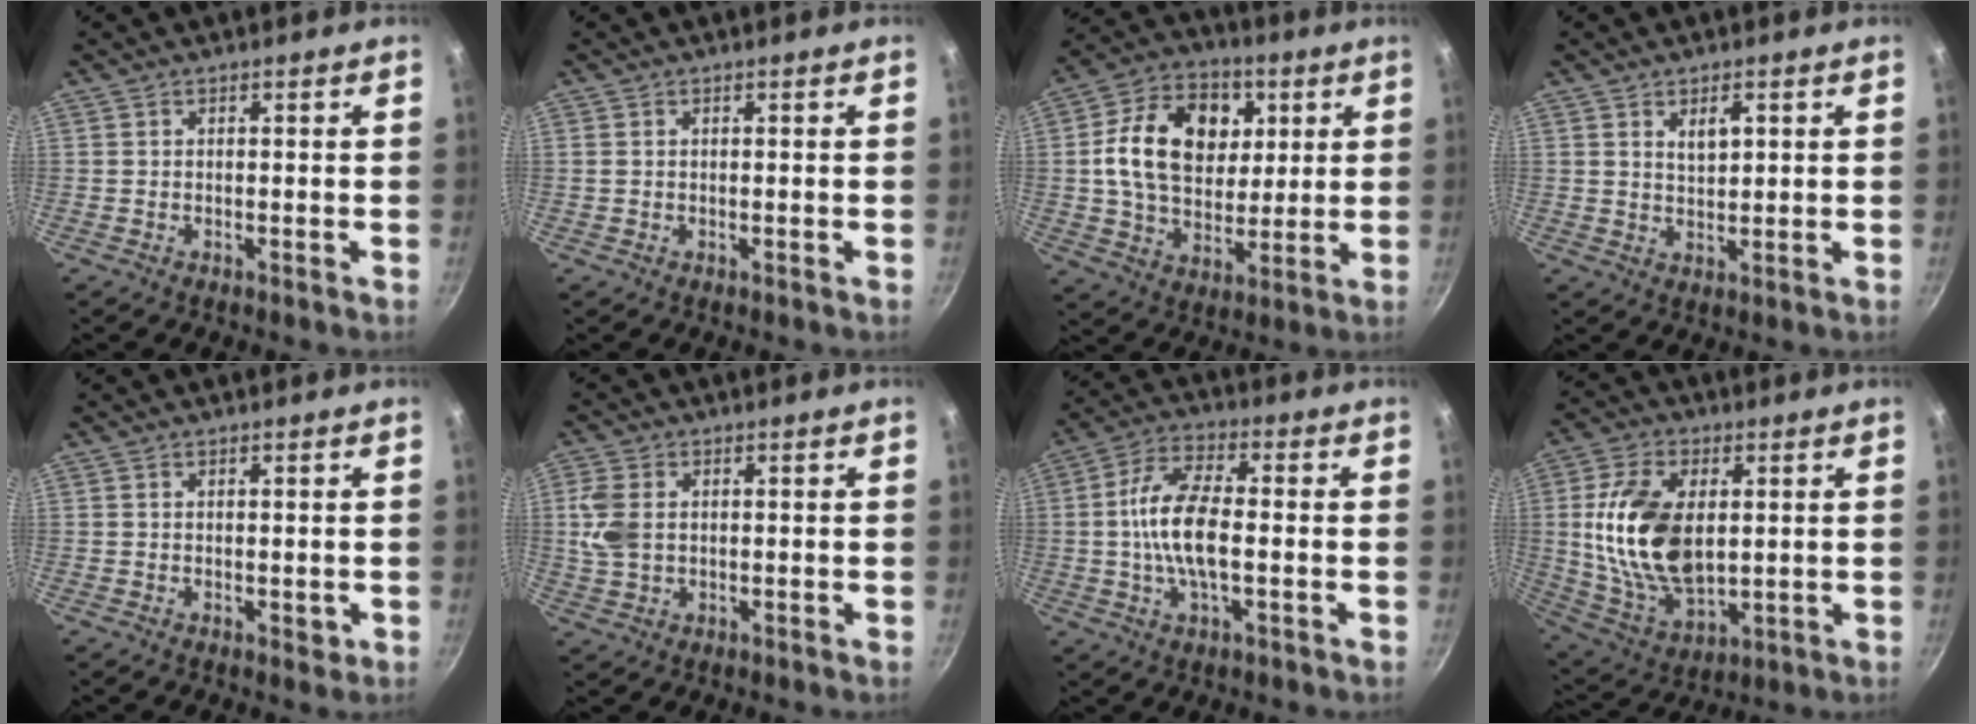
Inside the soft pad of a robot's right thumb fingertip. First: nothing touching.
{"total": 0.6, "force": [0.1, 0.5, 0.3], "torque": [-0.005, 0.002, 0.002]}
{"total": 18.8, "force": [4.2, 13.7, 12.1], "torque": [-0.177, 0.003, 0.065]}
{"total": 3.8, "force": [1.5, 2.0, 2.8], "torque": [-0.037, -0.009, 0.029]}
{"total": 1.1, "force": [0.0, 0.6, 1.0], "torque": [-0.011, -0.002, 0.000]}
{"total": 6.5, "force": [0.9, 4.5, 4.6], "torque": [-0.094, 0.005, 0.018]}
{"total": 11.7, "force": [-0.8, 5.0, 10.5], "torque": [-0.203, 0.022, -0.026]}
{"total": 18.3, "force": [2.1, 10.9, 14.6], "torque": [-0.263, -0.008, 0.050]}